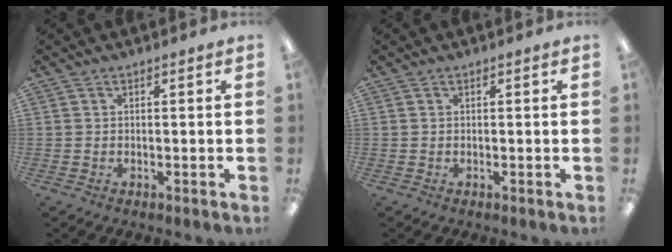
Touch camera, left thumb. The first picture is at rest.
{"total": 0.0}